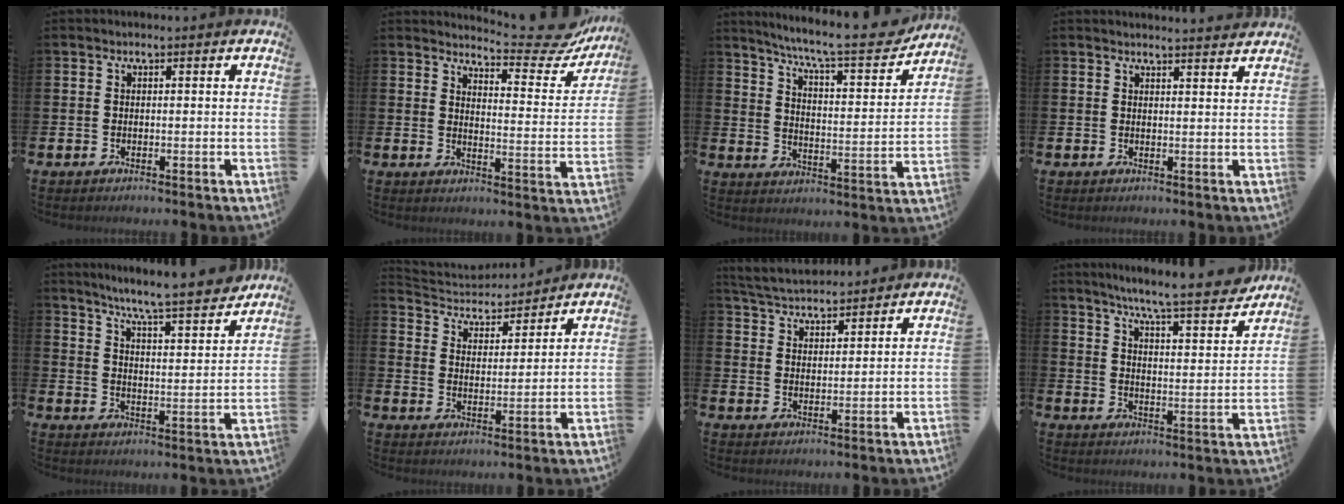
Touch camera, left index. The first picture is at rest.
{"total": 7.1, "force": [6.9, 0.9, 1.7], "torque": [-0.028, -0.058, 0.116]}
{"total": 9.6, "force": [8.3, 1.2, 4.6], "torque": [-0.104, -0.055, 0.135]}
{"total": 2.4, "force": [2.4, -0.2, -0.1], "torque": [0.011, -0.021, 0.041]}
{"total": 7.6, "force": [7.1, -0.4, 2.7], "torque": [-0.068, -0.056, 0.119]}
{"total": 4.7, "force": [4.4, 1.5, 0.2], "torque": [-0.032, -0.031, 0.073]}
{"total": 4.6, "force": [4.5, 0.8, 0.3], "torque": [-0.027, -0.024, 0.082]}
{"total": 7.9, "force": [7.3, -0.3, 3.0], "torque": [-0.066, -0.058, 0.121]}